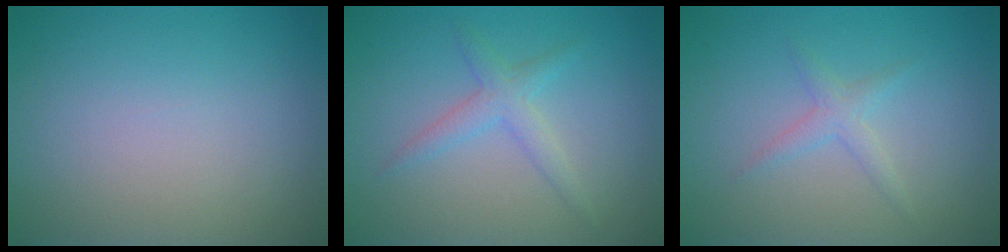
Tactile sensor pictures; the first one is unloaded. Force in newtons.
{"total": 2.1, "press": 2.1, "slide": 0.0}
{"total": 1.4, "press": 1.4, "slide": 0.0}